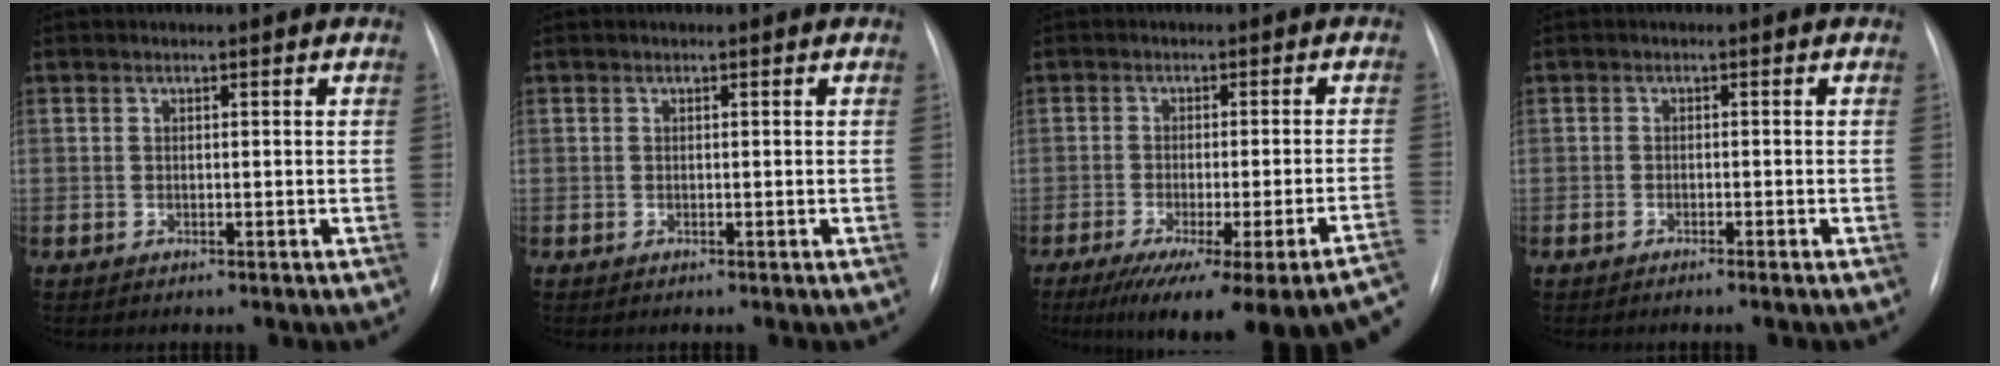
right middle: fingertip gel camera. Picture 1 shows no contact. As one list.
[{"total": 0.0}, {"total": 22.0, "force": [-17.6, 0.6, 13.2], "torque": [-0.109, -0.033, -0.228]}, {"total": 1.1, "force": [-0.8, -0.1, 0.6], "torque": [-0.013, -0.001, -0.016]}]